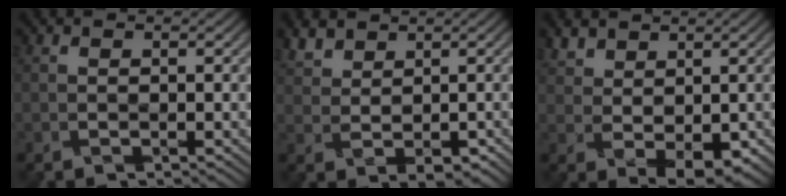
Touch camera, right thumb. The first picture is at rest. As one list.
[{"total": 3.5, "force": [2.4, 2.0, 1.6], "torque": [-0.042, 0.005, 0.053]}, {"total": 4.3, "force": [1.9, 2.6, 2.8], "torque": [-0.061, -0.002, 0.046]}]